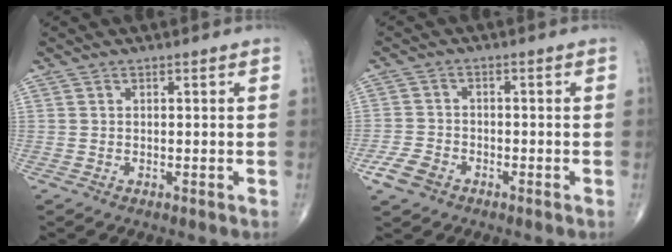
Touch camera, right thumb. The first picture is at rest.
{"total": 4.5, "force": [-2.6, 2.9, 2.2], "torque": [-0.044, 0.012, -0.048]}